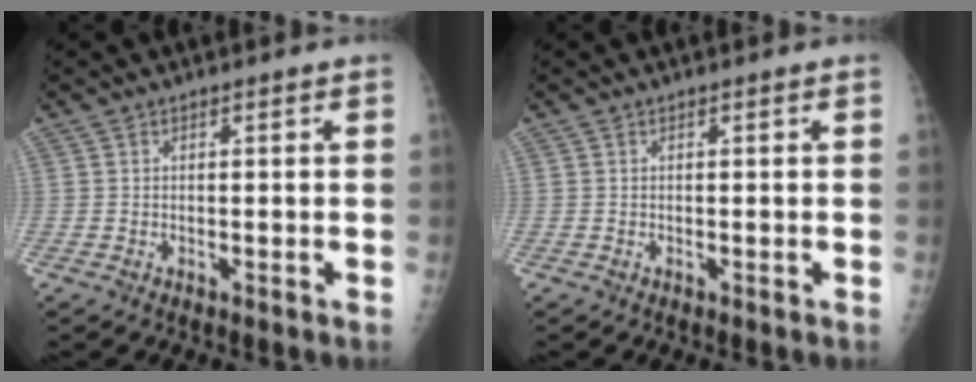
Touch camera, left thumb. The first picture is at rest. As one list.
[{"total": 0.0}]